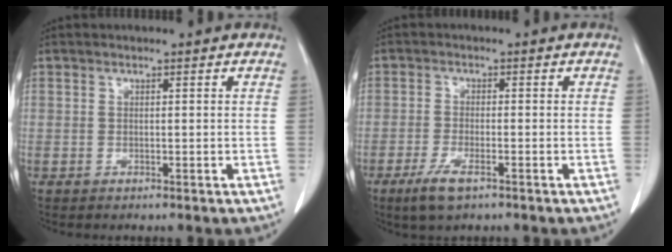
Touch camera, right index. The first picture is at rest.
{"total": 4.4, "force": [-2.6, 1.1, 3.3], "torque": [-0.073, -0.009, -0.043]}